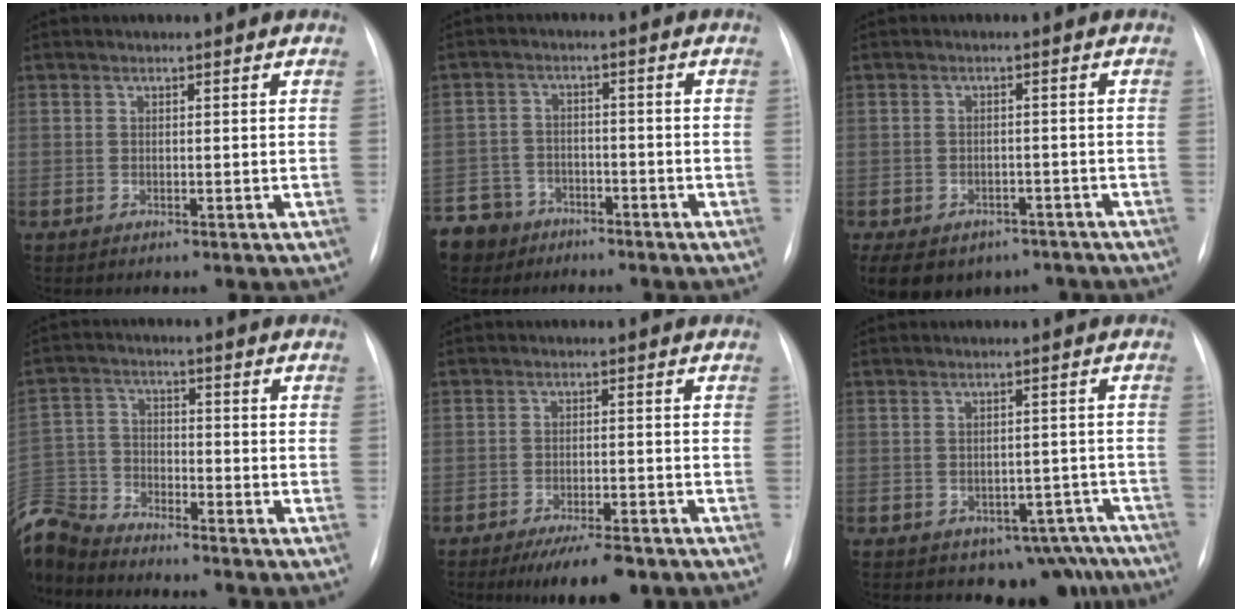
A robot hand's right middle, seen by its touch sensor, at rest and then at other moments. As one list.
[{"total": 9.9, "force": [-7.2, 6.7, 1.3], "torque": [-0.050, 0.002, -0.125]}, {"total": 19.2, "force": [-11.8, 13.2, 7.3], "torque": [-0.229, -0.005, -0.143]}, {"total": 11.3, "force": [-10.8, 2.7, 1.9], "torque": [-0.054, 0.010, -0.215]}, {"total": 7.5, "force": [-5.5, 2.0, 4.6], "torque": [-0.064, -0.009, -0.083]}, {"total": 8.9, "force": [-6.9, 5.3, 2.0], "torque": [0.010, 0.025, -0.080]}]